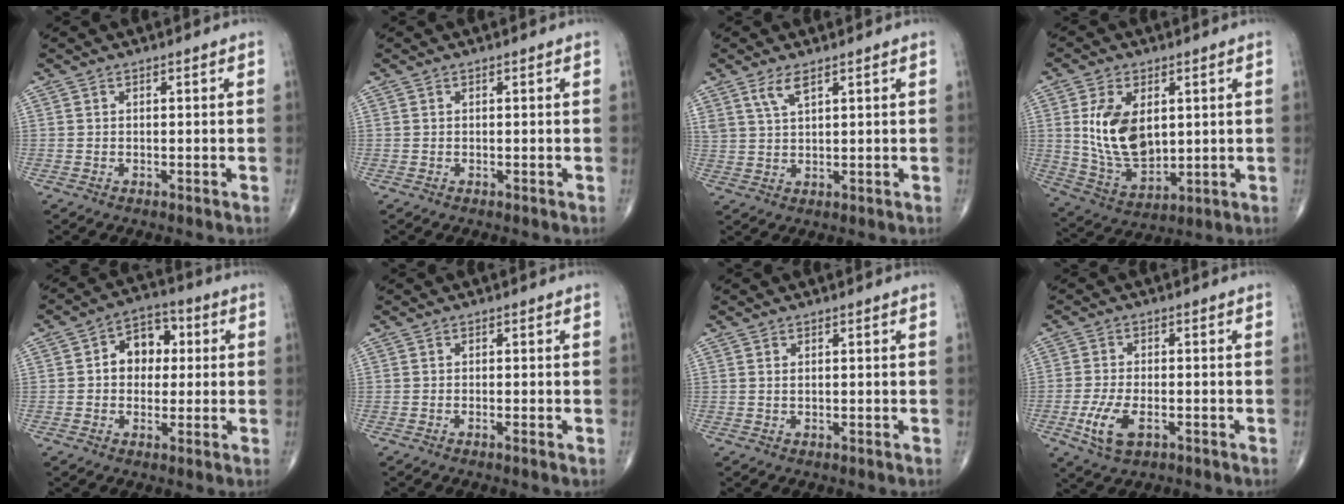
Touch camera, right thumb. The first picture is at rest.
{"total": 0.0}
{"total": 3.7, "force": [2.4, 1.2, 2.6], "torque": [-0.053, -0.008, 0.053]}
{"total": 13.5, "force": [2.4, 8.0, 10.6], "torque": [-0.180, -0.019, 0.060]}
{"total": 8.6, "force": [1.1, 6.6, 5.5], "torque": [-0.046, 0.019, 0.009]}
{"total": 0.7, "force": [-0.4, -0.1, 0.6], "torque": [-0.011, -0.001, -0.008]}
{"total": 0.6, "force": [0.2, 0.3, 0.5], "torque": [-0.011, -0.001, 0.006]}
{"total": 6.8, "force": [-2.5, 3.3, 5.4], "torque": [-0.113, 0.002, -0.043]}